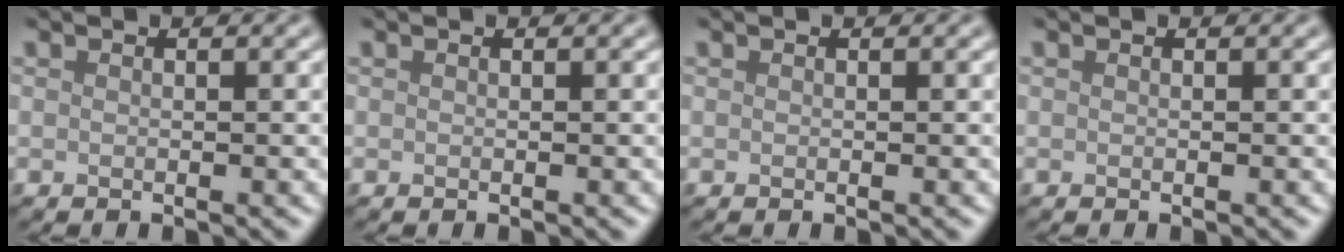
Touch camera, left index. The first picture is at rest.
{"total": 0.0}
{"total": 0.0}
{"total": 0.0}